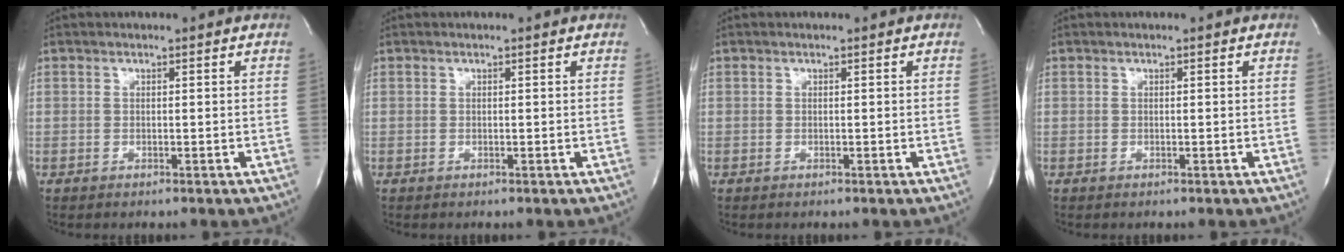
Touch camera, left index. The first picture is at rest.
{"total": 0.0}
{"total": 0.0}
{"total": 0.0}